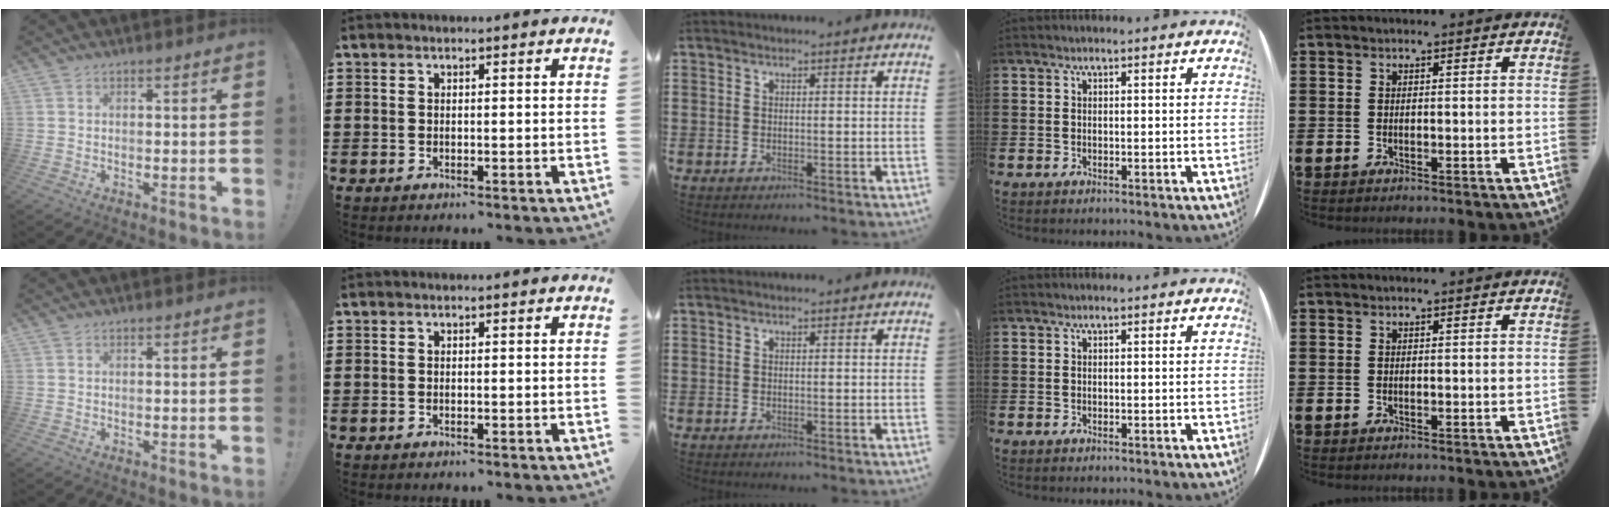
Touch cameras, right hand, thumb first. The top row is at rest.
{}